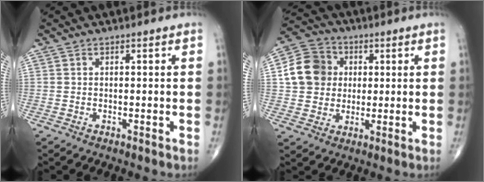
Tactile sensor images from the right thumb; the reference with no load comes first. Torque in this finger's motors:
{"motor_torque": [-0.39, 0.84, 0.64, 0.12, 0.05]}